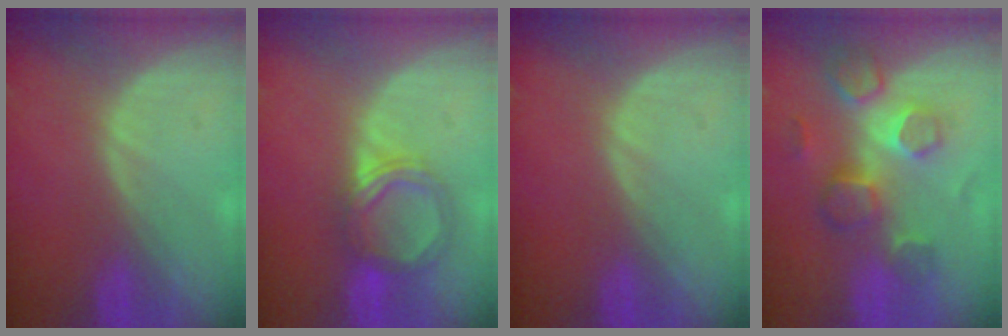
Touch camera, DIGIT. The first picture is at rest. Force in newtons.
{"total": 5.5, "press": 5.2, "slide": 1.8}
{"total": 0.0}
{"total": 8.9, "press": 7.7, "slide": 4.5}